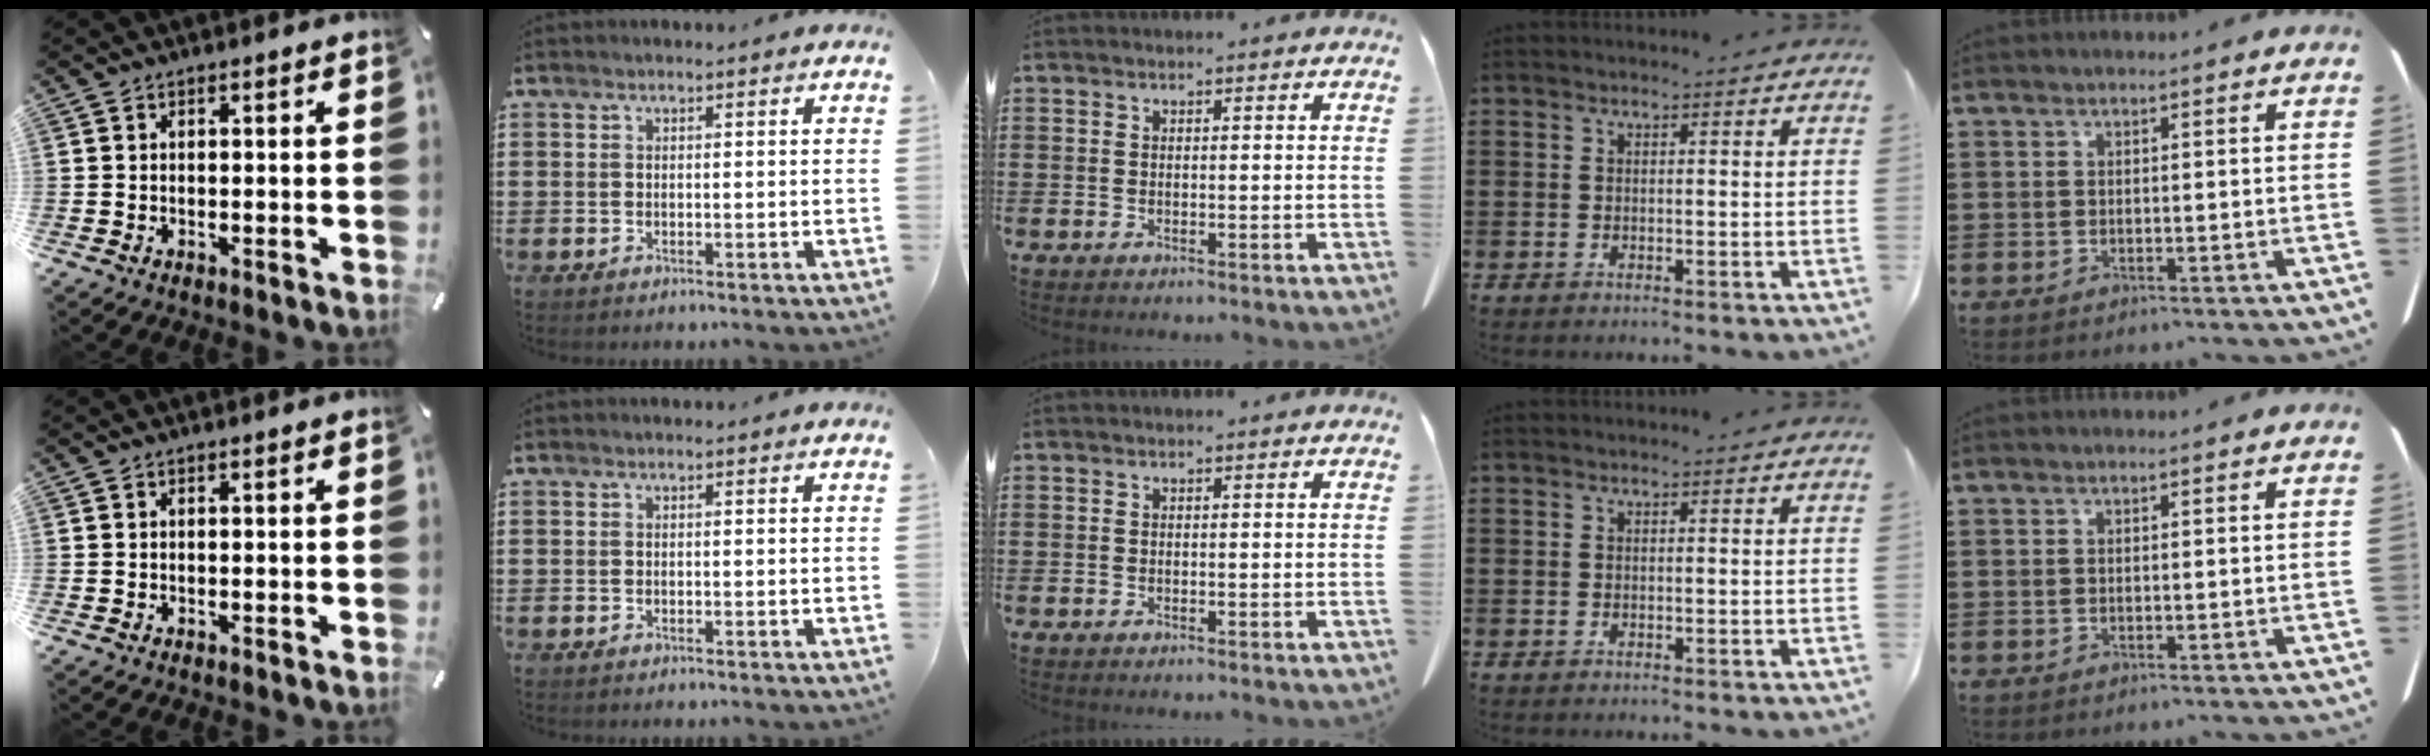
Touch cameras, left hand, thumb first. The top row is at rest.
{}